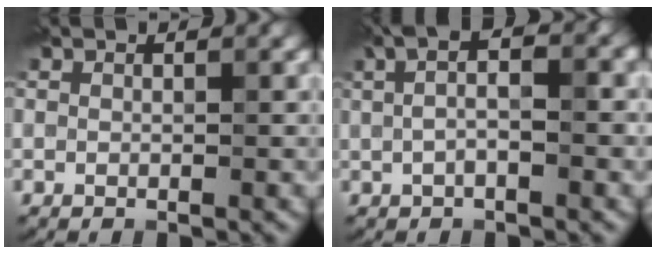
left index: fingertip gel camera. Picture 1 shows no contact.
{"total": 4.7, "force": [0.8, 1.9, 4.2], "torque": [-0.073, 0.011, -0.003]}